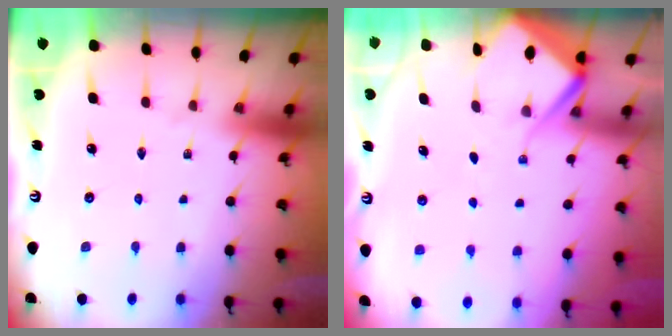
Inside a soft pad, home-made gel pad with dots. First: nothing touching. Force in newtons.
{"total": 4.6, "press": 4.6, "slide": 0.5}